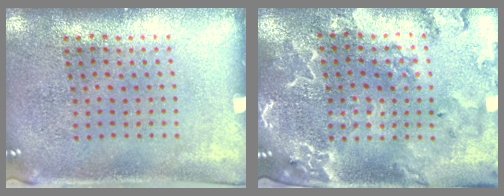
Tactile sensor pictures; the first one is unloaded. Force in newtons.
{"total": 2.6, "press": 2.5, "slide": 0.9}